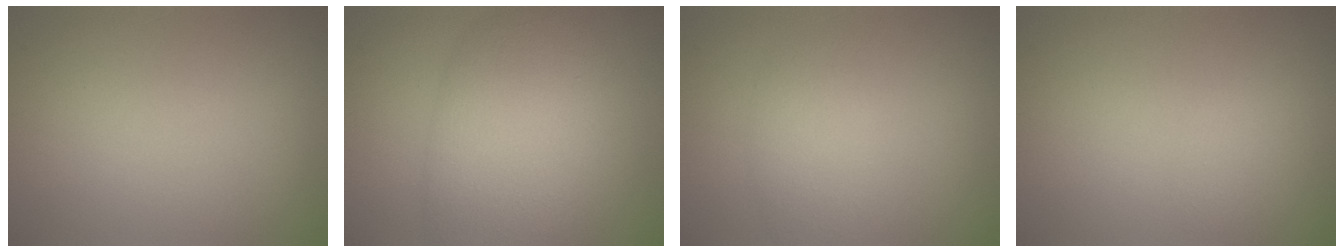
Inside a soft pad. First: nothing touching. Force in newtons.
{"total": 8.6, "press": 8.6, "slide": 0.3}
{"total": 2.4, "press": 2.4, "slide": 0.0}
{"total": 0.6, "press": 0.6, "slide": 0.0}